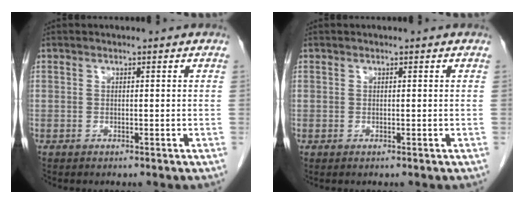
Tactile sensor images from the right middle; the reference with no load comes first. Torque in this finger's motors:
{"motor_torque": [0.72, -0.26, 0.08, 0.01]}